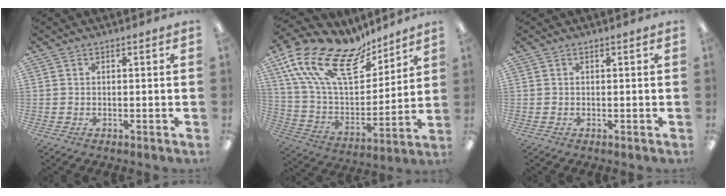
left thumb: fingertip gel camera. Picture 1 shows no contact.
{"total": 21.4, "force": [12.9, 10.4, 13.4], "torque": [-0.287, -0.081, 0.227]}
{"total": 0.0}